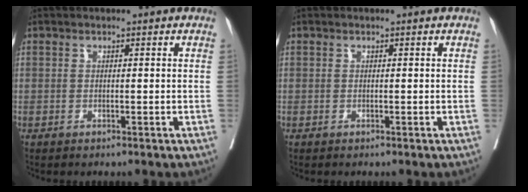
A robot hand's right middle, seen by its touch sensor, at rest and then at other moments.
{"total": 0.0}